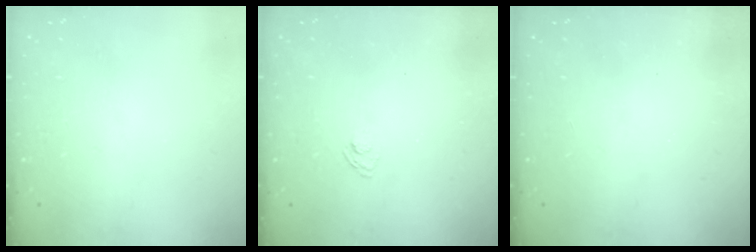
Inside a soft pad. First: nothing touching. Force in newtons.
{"total": 2.3, "press": 2.0, "slide": 1.2}
{"total": 2.5, "press": 2.4, "slide": 0.8}